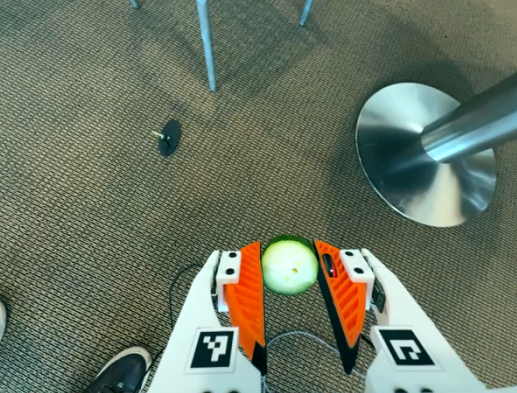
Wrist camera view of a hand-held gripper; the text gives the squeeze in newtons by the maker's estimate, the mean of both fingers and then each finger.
{"total": 7.5, "left": 7.6, "right": 7.5}